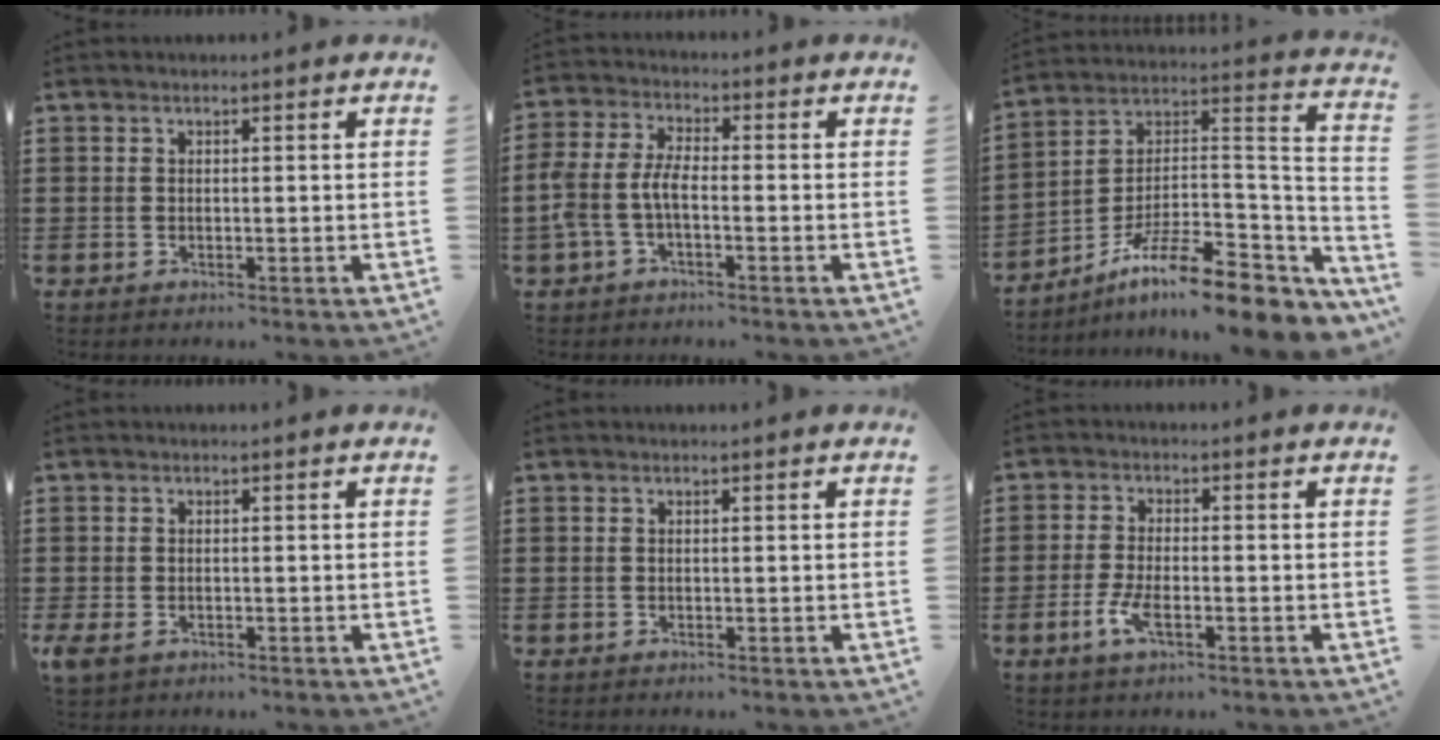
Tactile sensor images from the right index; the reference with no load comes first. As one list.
[{"total": 4.7, "force": [-1.7, 2.0, 3.9], "torque": [-0.107, -0.005, -0.041]}, {"total": 12.9, "force": [-9.0, 3.2, 8.6], "torque": [-0.148, 0.016, -0.161]}, {"total": 1.3, "force": [-0.7, 0.8, 0.8], "torque": [-0.026, -0.004, -0.017]}, {"total": 0.0}, {"total": 4.2, "force": [-1.8, 1.4, 3.5], "torque": [-0.086, -0.008, -0.041]}]